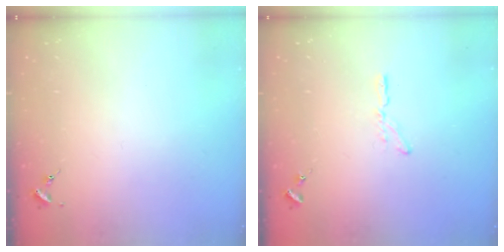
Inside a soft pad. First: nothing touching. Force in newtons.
{"total": 4.0, "press": 3.9, "slide": 0.3}